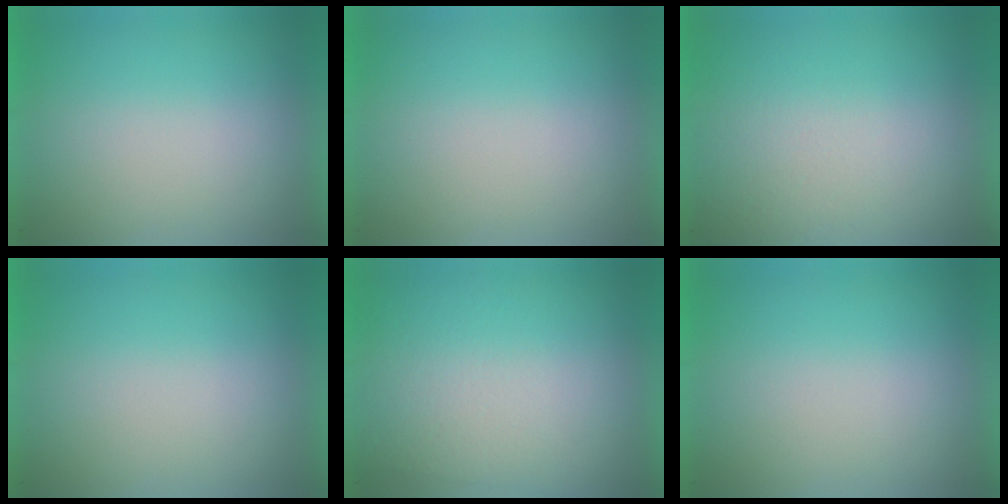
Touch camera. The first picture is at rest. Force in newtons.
{"total": 0.0}
{"total": 2.7}
{"total": 0.0}
{"total": 2.9}
{"total": 1.4}